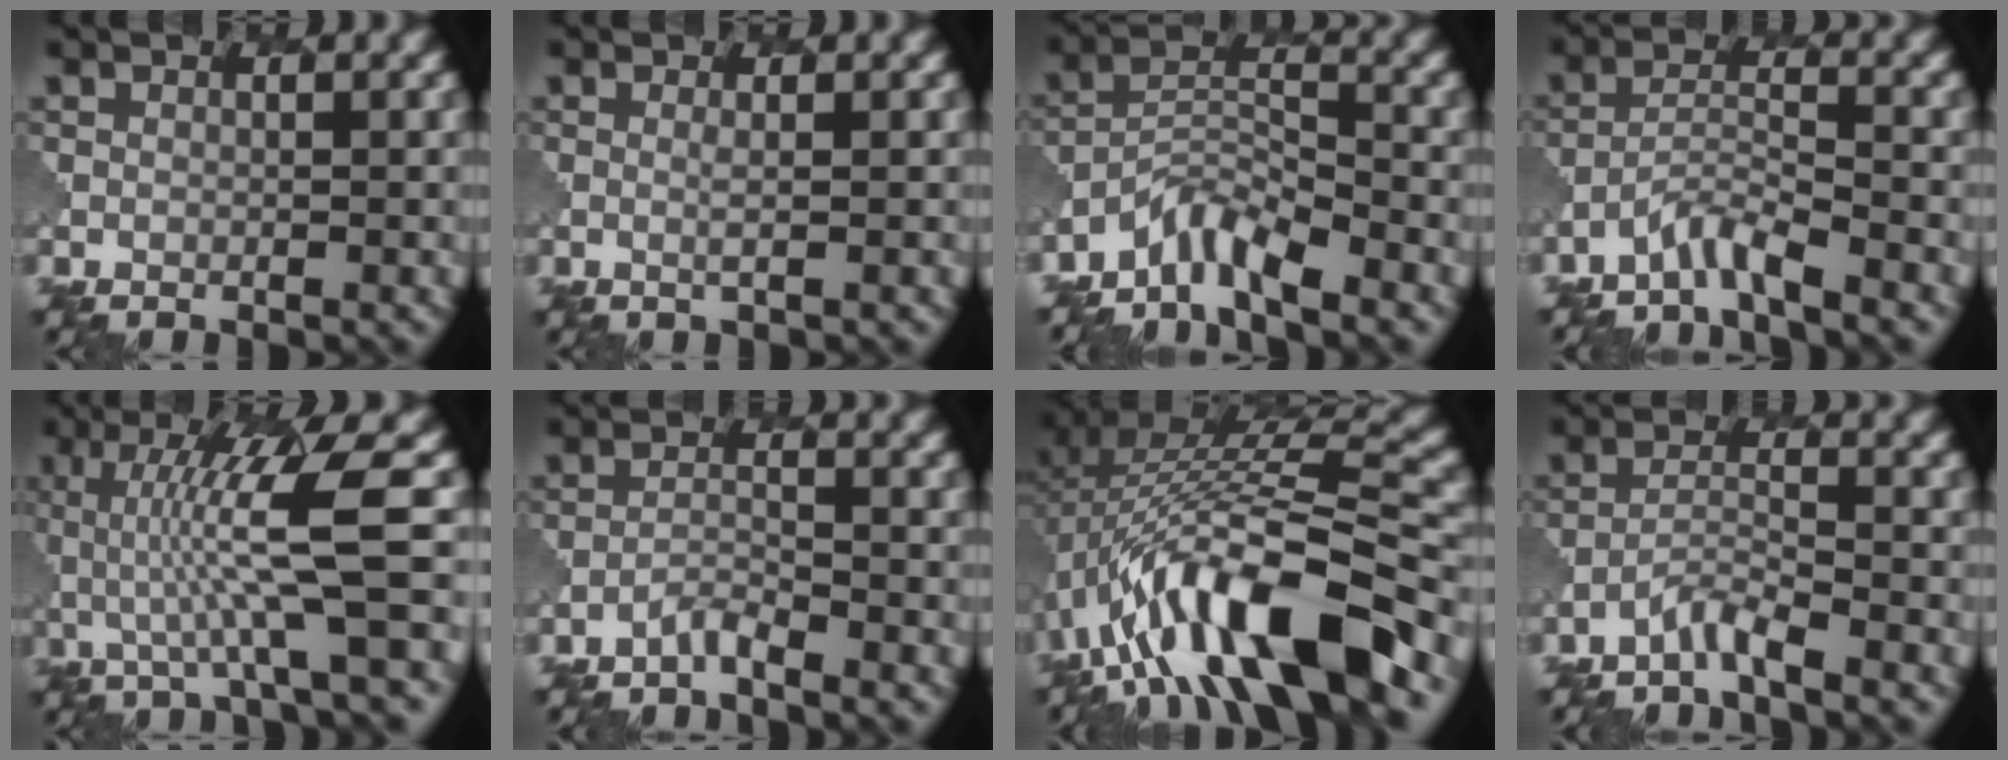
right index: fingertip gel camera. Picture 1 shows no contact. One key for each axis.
{"total": 0.9, "fx": 0.4, "fy": 0.3, "fz": 0.8, "tx": -0.013, "ty": -0.004, "tz": 0.005}
{"total": 4.2, "fx": -3.7, "fy": 0.9, "fz": 1.9, "tx": -0.034, "ty": -0.001, "tz": -0.079}
{"total": 2.8, "fx": -2.5, "fy": 0.1, "fz": 1.2, "tx": -0.025, "ty": 0.003, "tz": -0.059}
{"total": 7.2, "fx": 0.1, "fy": 1.1, "fz": 7.2, "tx": -0.128, "ty": 0.003, "tz": 0.006}
{"total": 1.4, "fx": -1.4, "fy": 0.1, "fz": 0.3, "tx": -0.005, "ty": 0.003, "tz": -0.032}
{"total": 13.1, "fx": -5.8, "fy": 4.4, "fz": 10.8, "tx": -0.174, "ty": 0.015, "tz": -0.087}
{"total": 2.3, "fx": -2.1, "fy": 0.0, "fz": 0.9, "tx": -0.020, "ty": 0.003, "tz": -0.050}